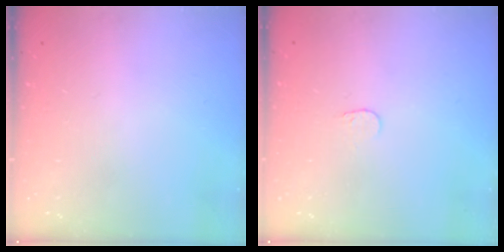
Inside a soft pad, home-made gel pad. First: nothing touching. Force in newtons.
{"total": 3.6, "press": 3.6, "slide": 0.3}